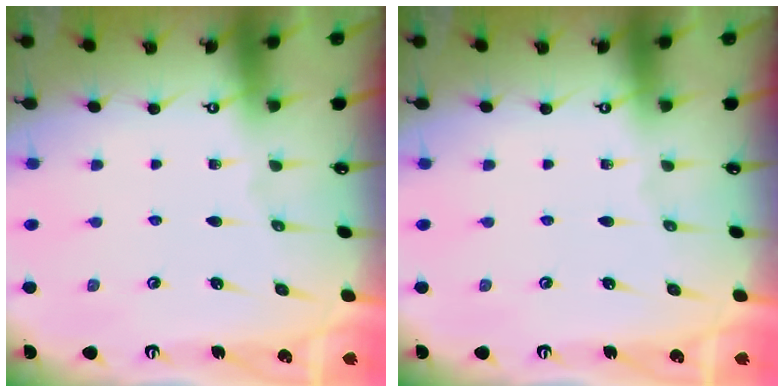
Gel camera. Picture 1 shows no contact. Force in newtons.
{"total": 0.0}